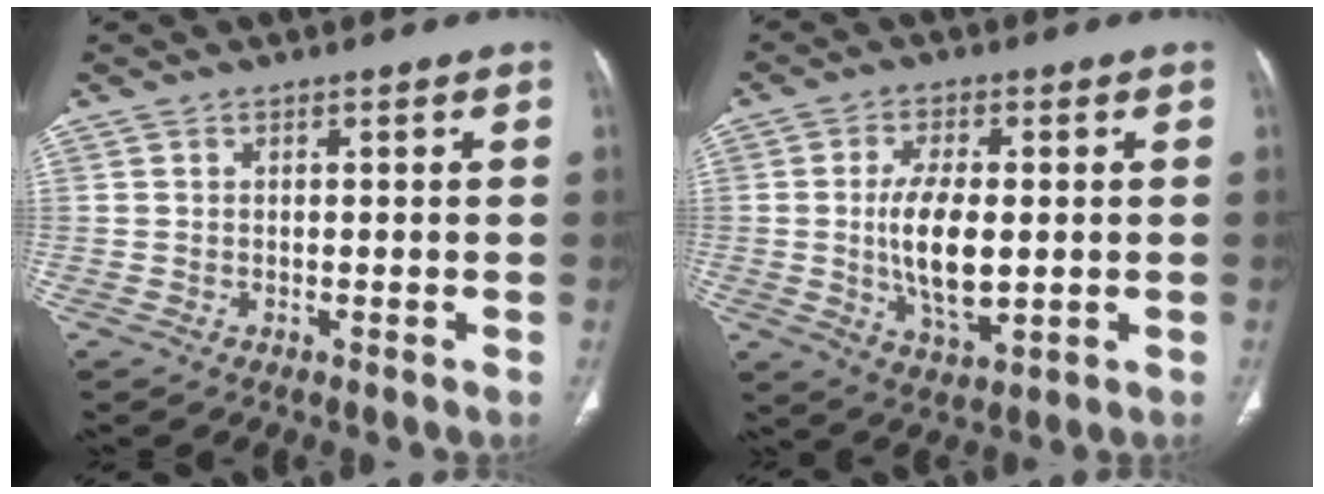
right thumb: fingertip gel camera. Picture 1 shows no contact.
{"total": 10.6, "force": [-0.3, 4.9, 9.3], "torque": [-0.165, -0.015, 0.001]}